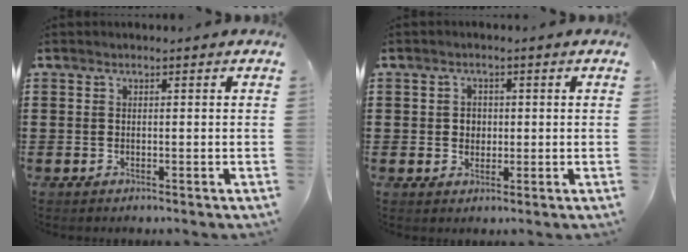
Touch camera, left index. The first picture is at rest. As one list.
[{"total": 2.0, "force": [0.3, 1.8, 0.8], "torque": [-0.016, 0.006, 0.001]}]